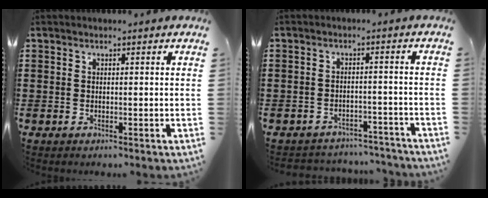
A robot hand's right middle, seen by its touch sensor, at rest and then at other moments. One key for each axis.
{"total": 3.1, "fx": -3.1, "fy": 0.4, "fz": 0.0, "tx": -0.006, "ty": 0.000, "tz": -0.067}